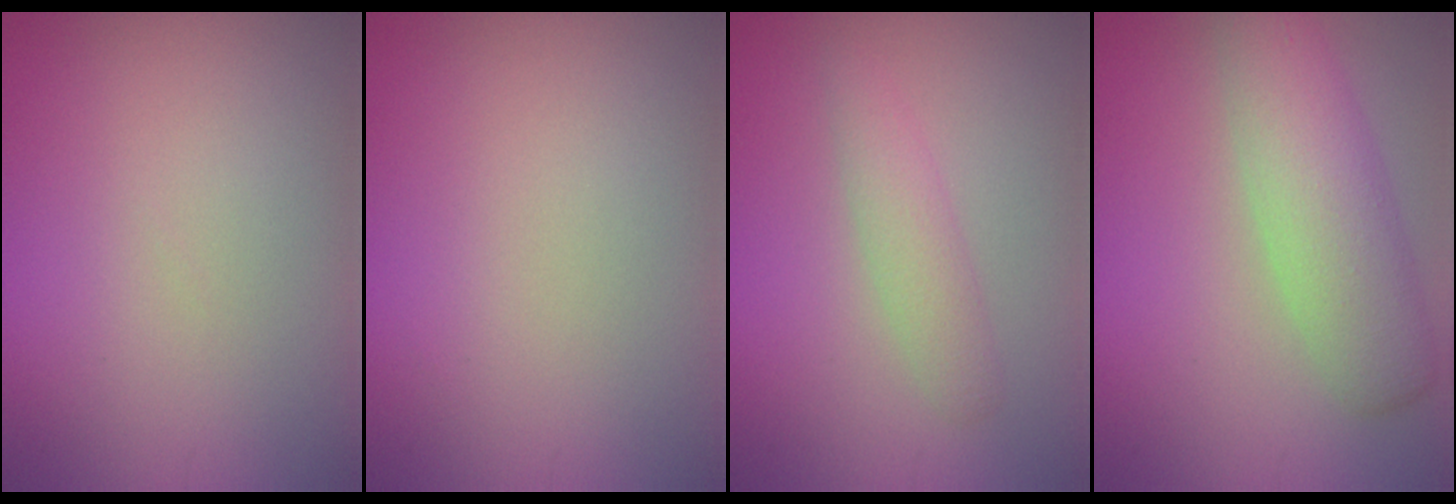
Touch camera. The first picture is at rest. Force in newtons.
{"total": 0.0}
{"total": 2.2, "press": 2.2, "slide": 0.1}
{"total": 5.4, "press": 5.4, "slide": 0.3}